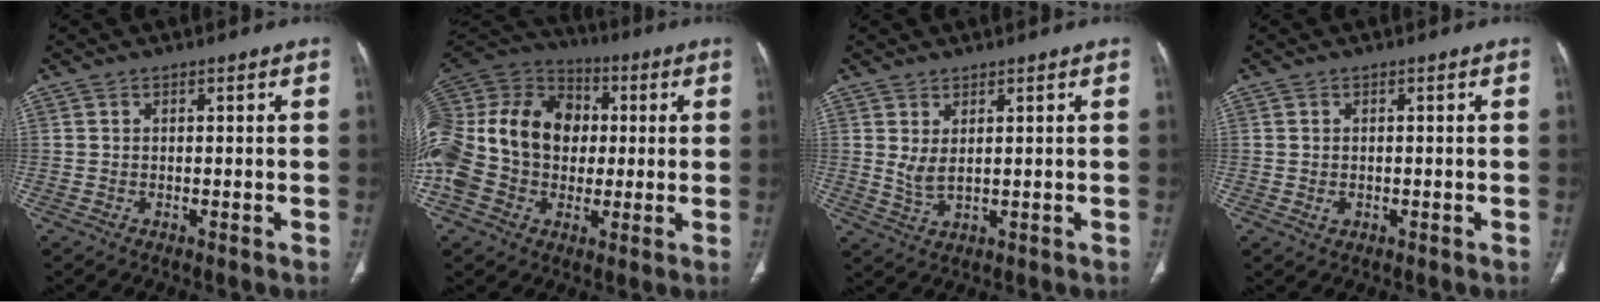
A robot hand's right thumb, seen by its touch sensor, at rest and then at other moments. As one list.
[{"total": 27.3, "force": [0.7, 20.3, 18.2], "torque": [-0.415, 0.058, 0.021]}, {"total": 3.5, "force": [1.1, 1.4, 3.0], "torque": [-0.062, -0.013, 0.032]}, {"total": 1.3, "force": [-0.2, 1.0, 0.8], "torque": [-0.012, 0.002, 0.002]}]